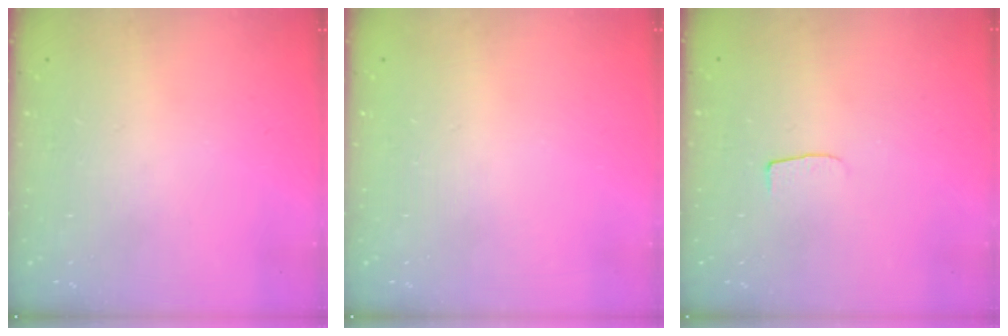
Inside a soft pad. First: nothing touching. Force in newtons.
{"total": 0.0}
{"total": 4.0, "press": 4.0, "slide": 0.2}